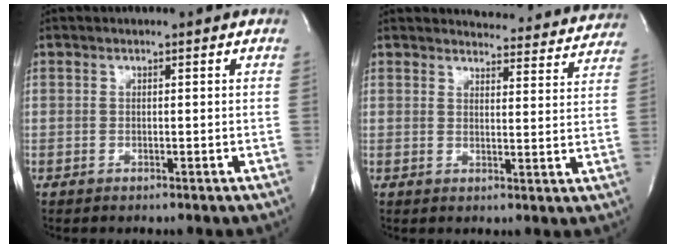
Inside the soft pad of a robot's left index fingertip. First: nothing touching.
{"total": 15.5, "force": [15.1, 2.7, 1.8], "torque": [0.007, -0.050, 0.151]}